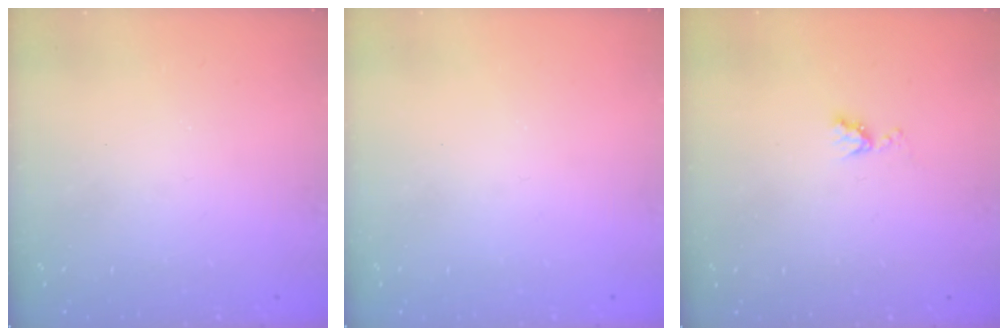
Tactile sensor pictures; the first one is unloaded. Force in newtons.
{"total": 0.0}
{"total": 5.1, "press": 5.1, "slide": 0.5}